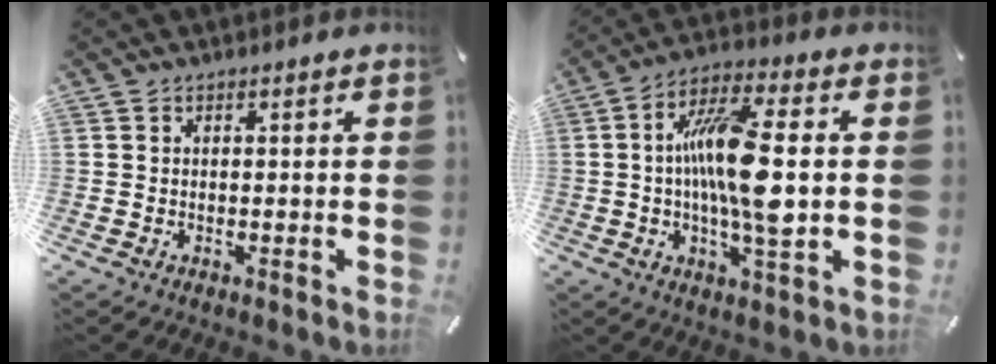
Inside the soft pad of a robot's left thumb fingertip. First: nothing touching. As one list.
[{"total": 15.4, "force": [0.2, 4.1, 14.8], "torque": [-0.281, -0.006, -0.005]}]